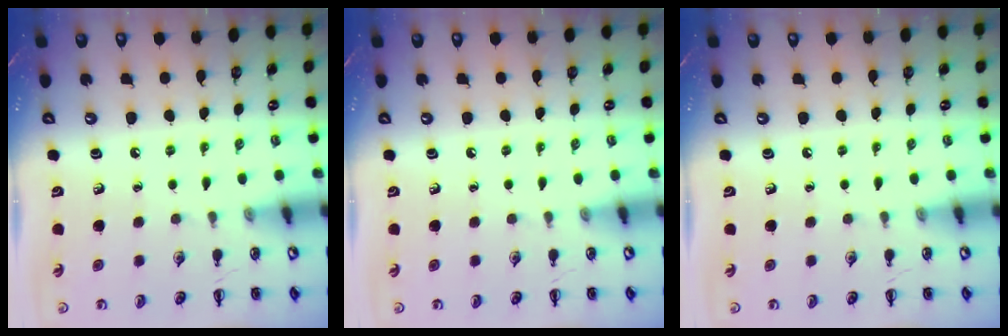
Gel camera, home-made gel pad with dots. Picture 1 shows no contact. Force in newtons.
{"total": 0.0}
{"total": 0.0}